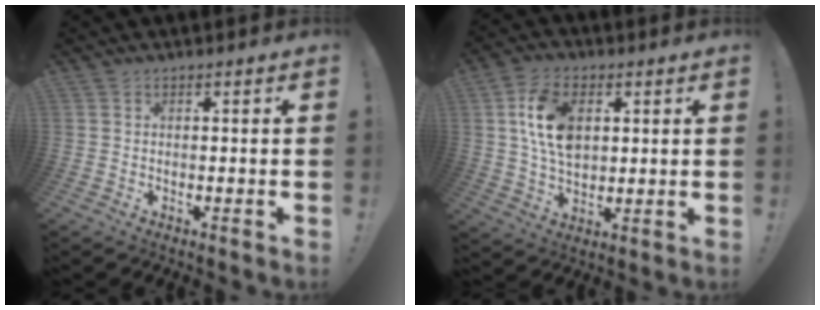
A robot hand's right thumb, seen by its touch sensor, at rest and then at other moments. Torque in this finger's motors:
{"motor_torque": [2.56, 2.41, 1.34, -1.43, 0.53]}